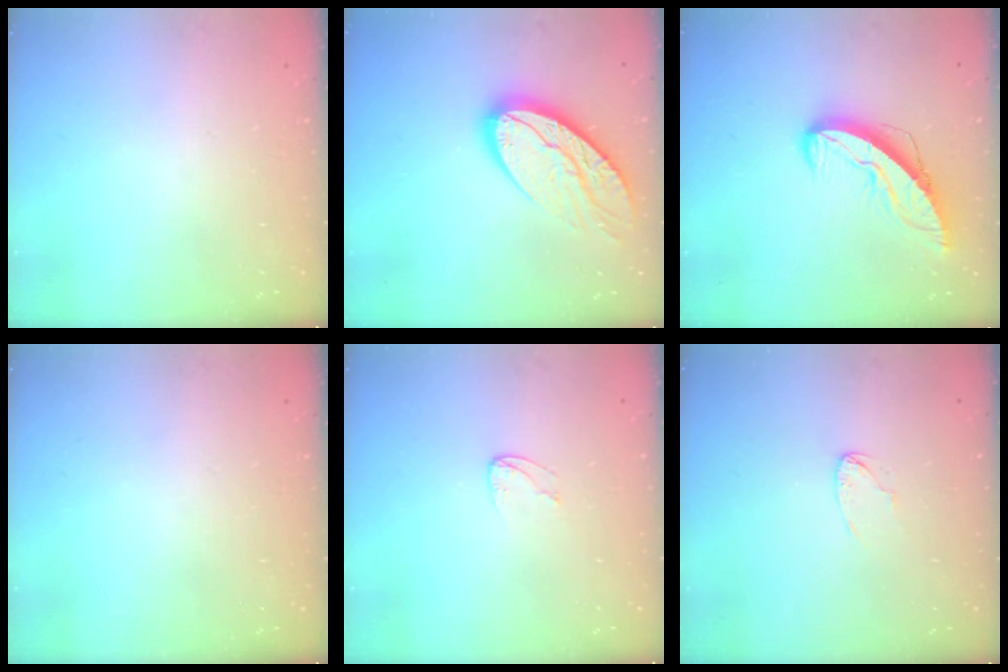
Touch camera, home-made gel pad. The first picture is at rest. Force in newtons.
{"total": 15.3, "press": 15.2, "slide": 0.9}
{"total": 9.4, "press": 9.4, "slide": 0.8}
{"total": 0.0}
{"total": 3.5, "press": 3.5, "slide": 0.4}
{"total": 2.6, "press": 2.6, "slide": 0.2}